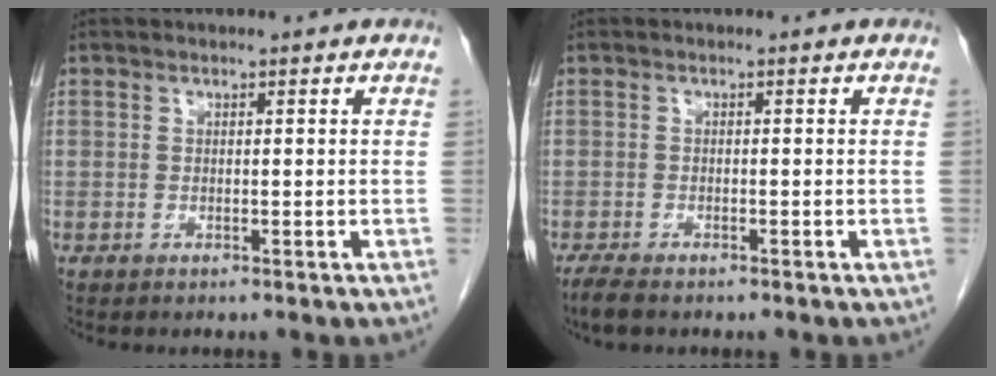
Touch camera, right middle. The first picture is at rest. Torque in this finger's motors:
{"motor_torque": [0.60, -0.19, -0.02, 0.02]}